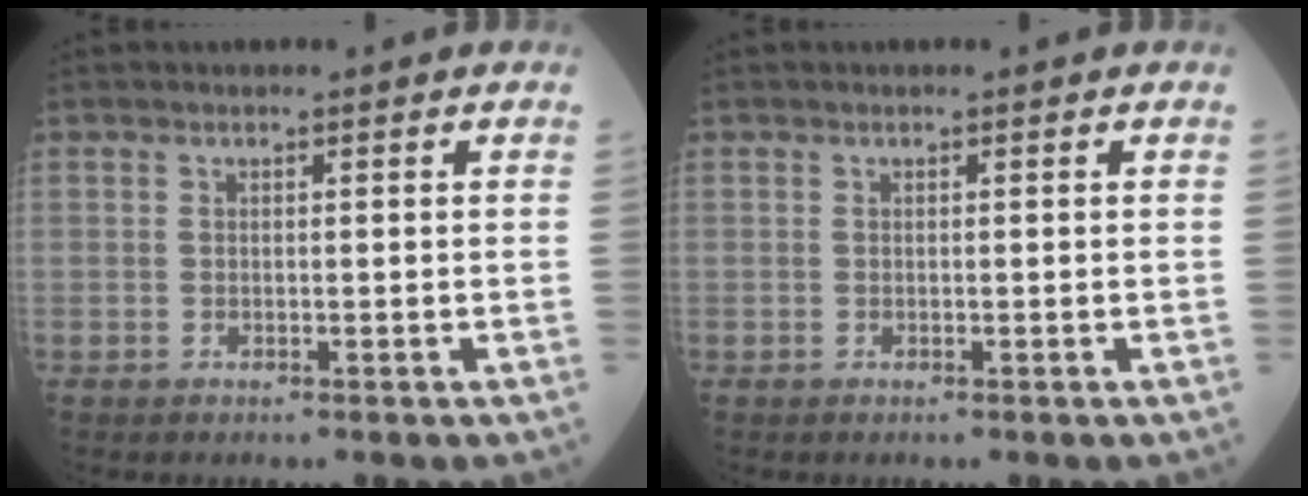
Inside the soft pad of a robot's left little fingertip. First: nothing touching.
{"total": 0.0}